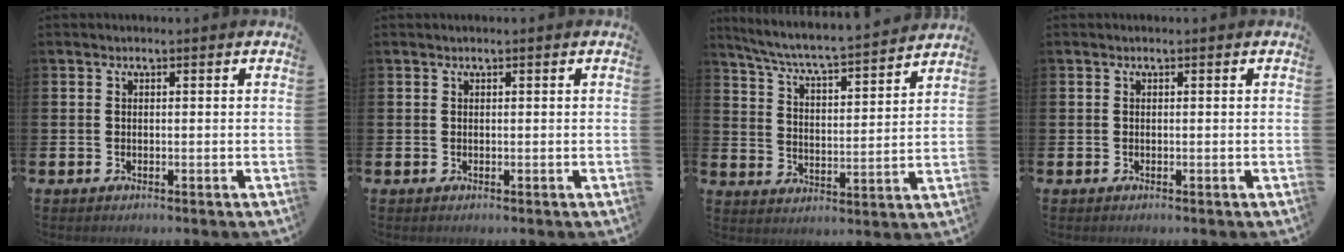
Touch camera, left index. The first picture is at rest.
{"total": 0.0}
{"total": 6.1, "force": [5.8, 0.0, 1.9], "torque": [-0.066, -0.050, 0.095]}
{"total": 0.0}